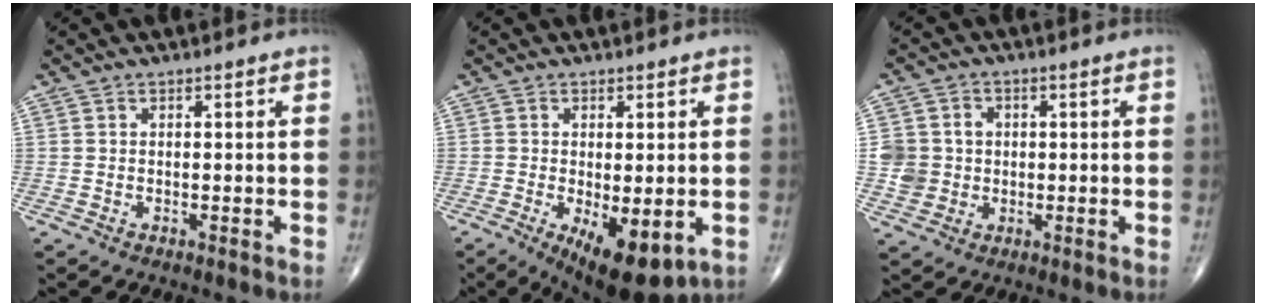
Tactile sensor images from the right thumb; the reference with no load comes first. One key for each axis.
{"total": 11.2, "fx": -3.8, "fy": 4.6, "fz": 9.5, "tx": -0.136, "ty": -0.017, "tz": -0.046}
{"total": 6.5, "fx": 0.0, "fy": 6.1, "fz": 2.1, "tx": -0.016, "ty": 0.006, "tz": 0.003}